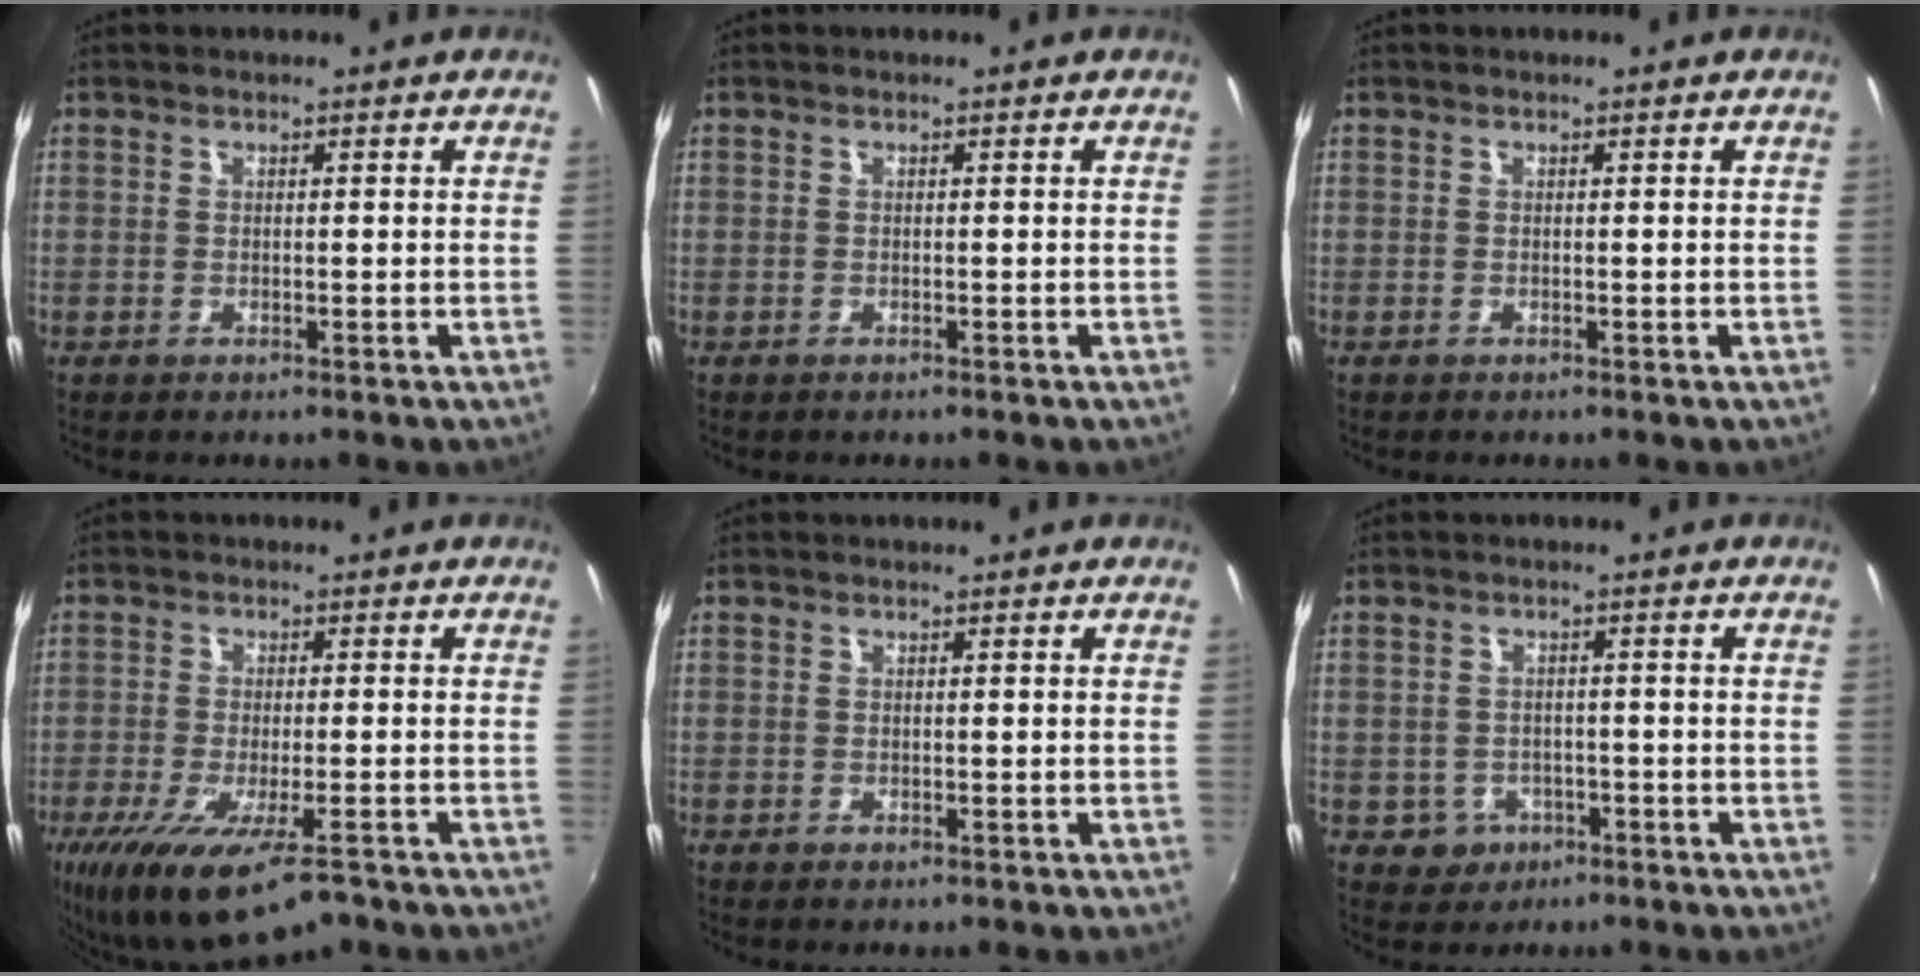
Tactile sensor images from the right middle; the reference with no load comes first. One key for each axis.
{"total": 0.0}
{"total": 0.0}
{"total": 13.5, "fx": -8.9, "fy": 3.6, "fz": 9.5, "tx": -0.192, "ty": -0.048, "tz": -0.149}
{"total": 0.0}
{"total": 5.4, "fx": -1.9, "fy": 4.9, "fz": 1.3, "tx": -0.041, "ty": 0.005, "tz": -0.017}